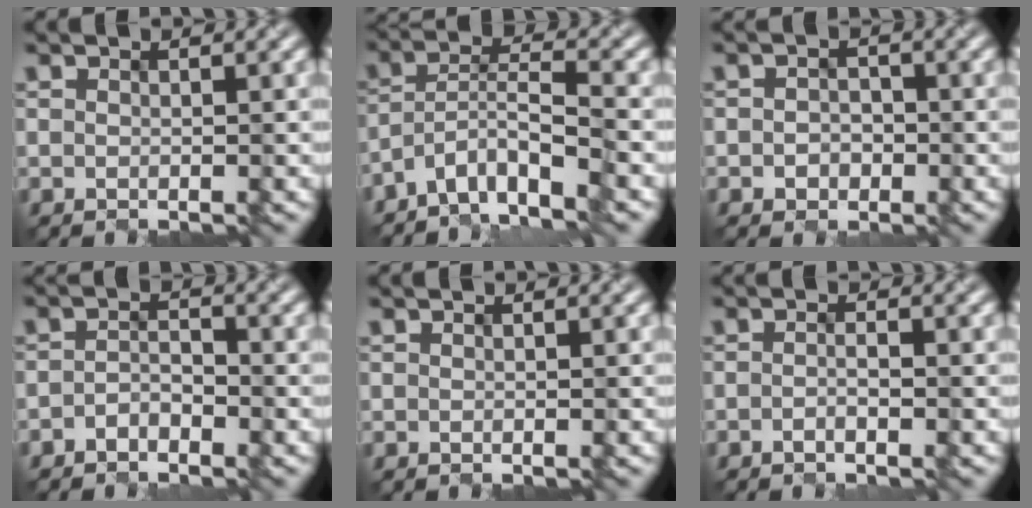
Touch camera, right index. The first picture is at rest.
{"total": 5.0, "force": [-3.8, 0.9, 3.2], "torque": [-0.054, 0.008, -0.079]}
{"total": 2.0, "force": [-0.6, 1.6, 1.0], "torque": [-0.016, 0.000, -0.015]}
{"total": 1.9, "force": [-1.3, 0.8, 1.0], "torque": [-0.018, 0.004, -0.030]}
{"total": 0.0}
{"total": 1.2, "force": [-0.7, 0.2, 0.9], "torque": [-0.018, 0.001, -0.018]}